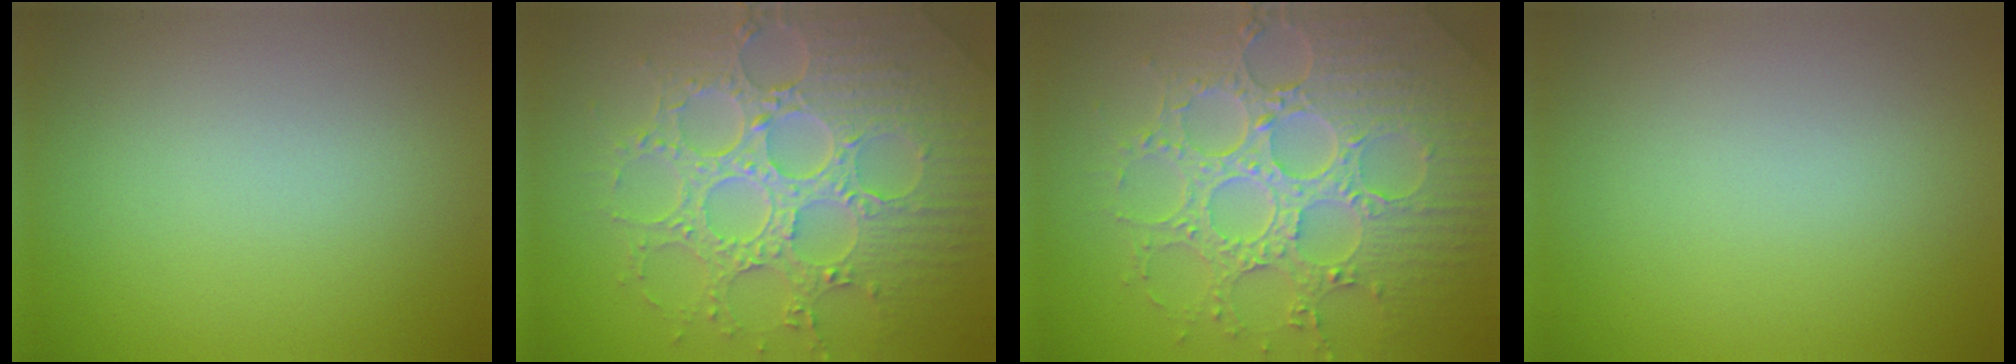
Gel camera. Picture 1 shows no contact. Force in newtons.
{"total": 8.3, "press": 6.1, "slide": 5.6}
{"total": 8.3, "press": 6.1, "slide": 5.6}
{"total": 0.0}